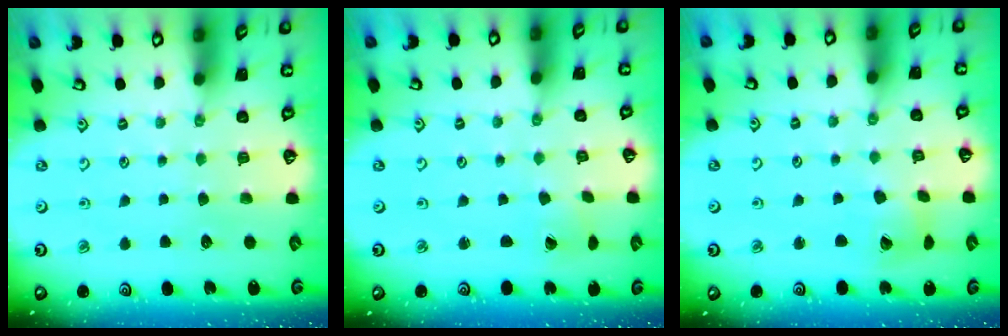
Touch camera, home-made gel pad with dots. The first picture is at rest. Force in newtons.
{"total": 0.9, "press": 0.8, "slide": 0.4}
{"total": 8.1, "press": 8.1, "slide": 1.0}